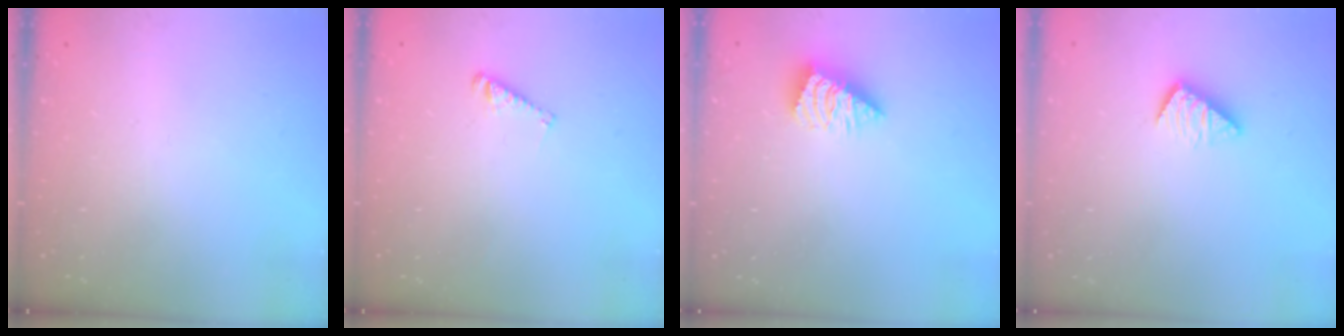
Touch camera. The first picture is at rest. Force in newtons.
{"total": 3.6, "press": 3.6, "slide": 0.4}
{"total": 2.6, "press": 2.5, "slide": 0.3}
{"total": 3.2, "press": 3.2, "slide": 0.5}